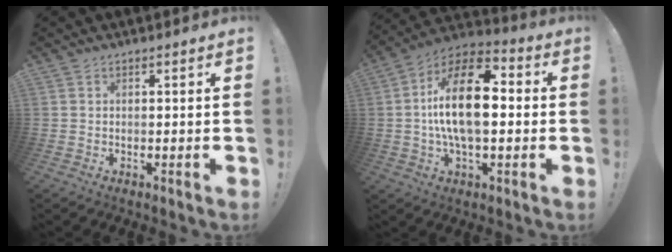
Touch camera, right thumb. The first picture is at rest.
{"total": 19.1, "force": [0.3, 9.2, 16.8], "torque": [-0.295, 0.009, -0.004]}